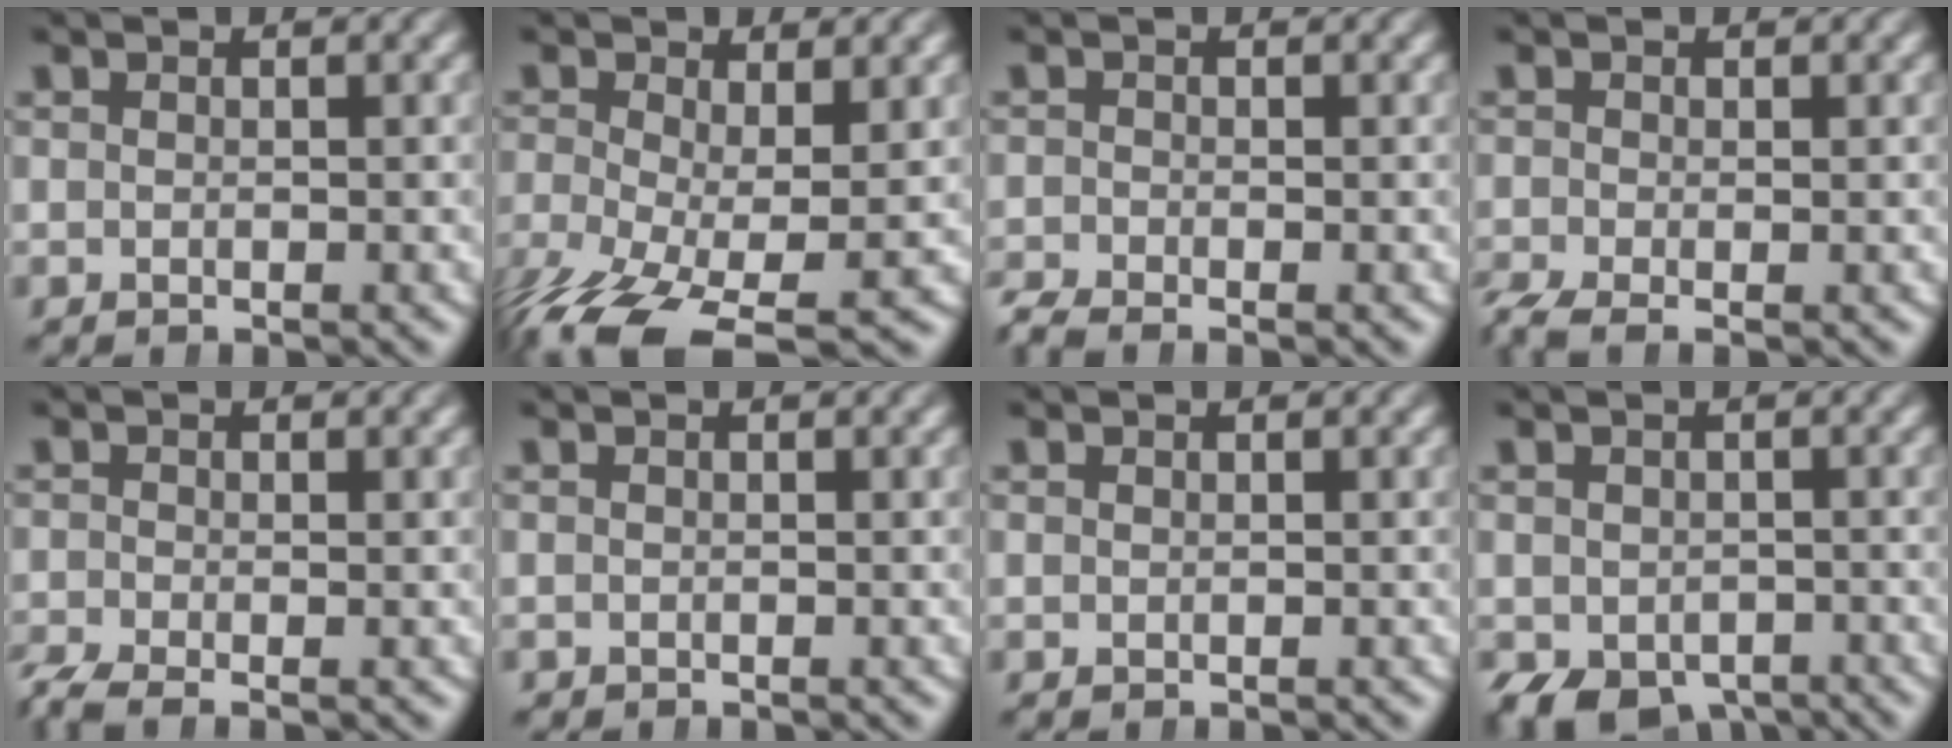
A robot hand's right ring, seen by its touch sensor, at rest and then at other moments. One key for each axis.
{"total": 6.0, "fx": -3.7, "fy": 2.7, "fz": 3.9, "tx": -0.100, "ty": -0.049, "tz": -0.036}
{"total": 1.9, "fx": -1.7, "fy": 0.9, "fz": 0.4, "tx": -0.006, "ty": -0.008, "tz": -0.028}
{"total": 2.7, "fx": -1.6, "fy": 1.7, "fz": 1.4, "tx": -0.036, "ty": -0.014, "tz": -0.023}
{"total": 2.9, "fx": -2.0, "fy": 1.7, "fz": 1.3, "tx": -0.030, "ty": -0.012, "tz": -0.030}
{"total": 0.0}
{"total": 0.0}
{"total": 5.4, "fx": -3.8, "fy": 3.3, "fz": 2.1, "tx": -0.037, "ty": -0.030, "tz": -0.044}